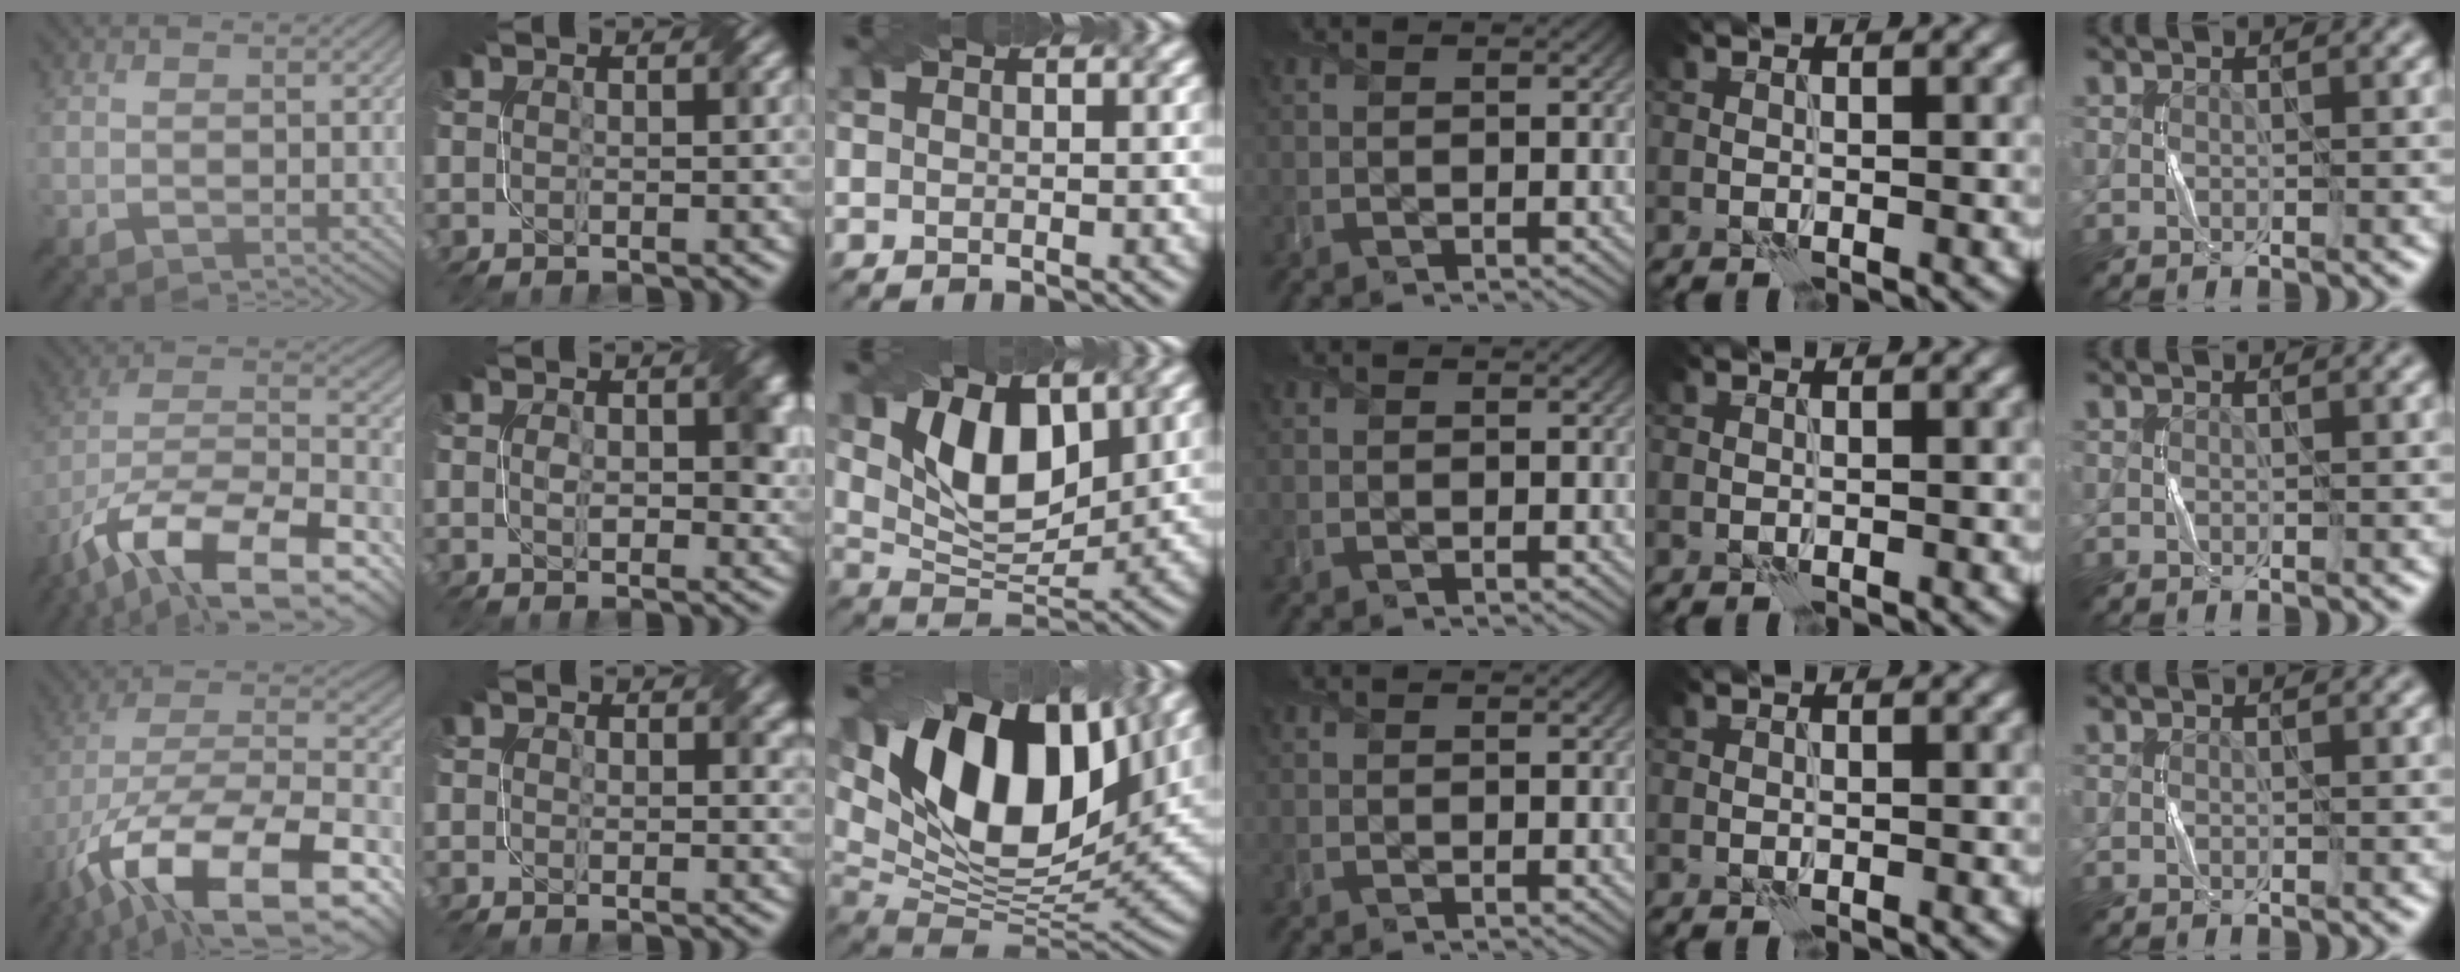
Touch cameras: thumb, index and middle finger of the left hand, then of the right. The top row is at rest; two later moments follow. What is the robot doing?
{"motion": "twist", "object": "screw"}